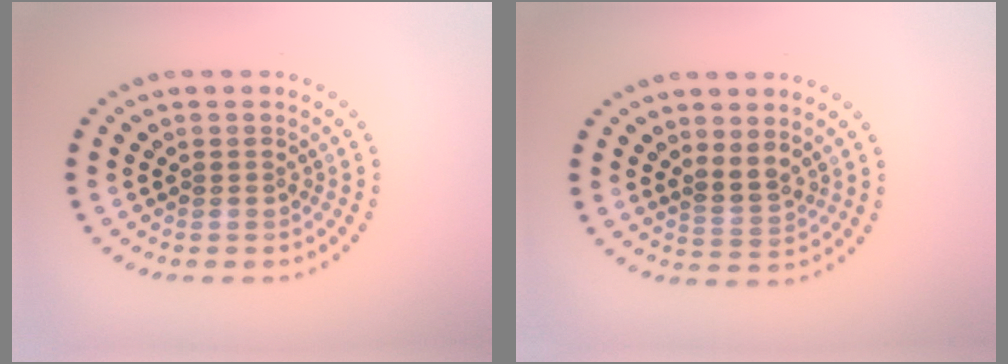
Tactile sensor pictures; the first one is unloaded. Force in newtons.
{"total": 1.9, "press": 1.6, "slide": 1.0}